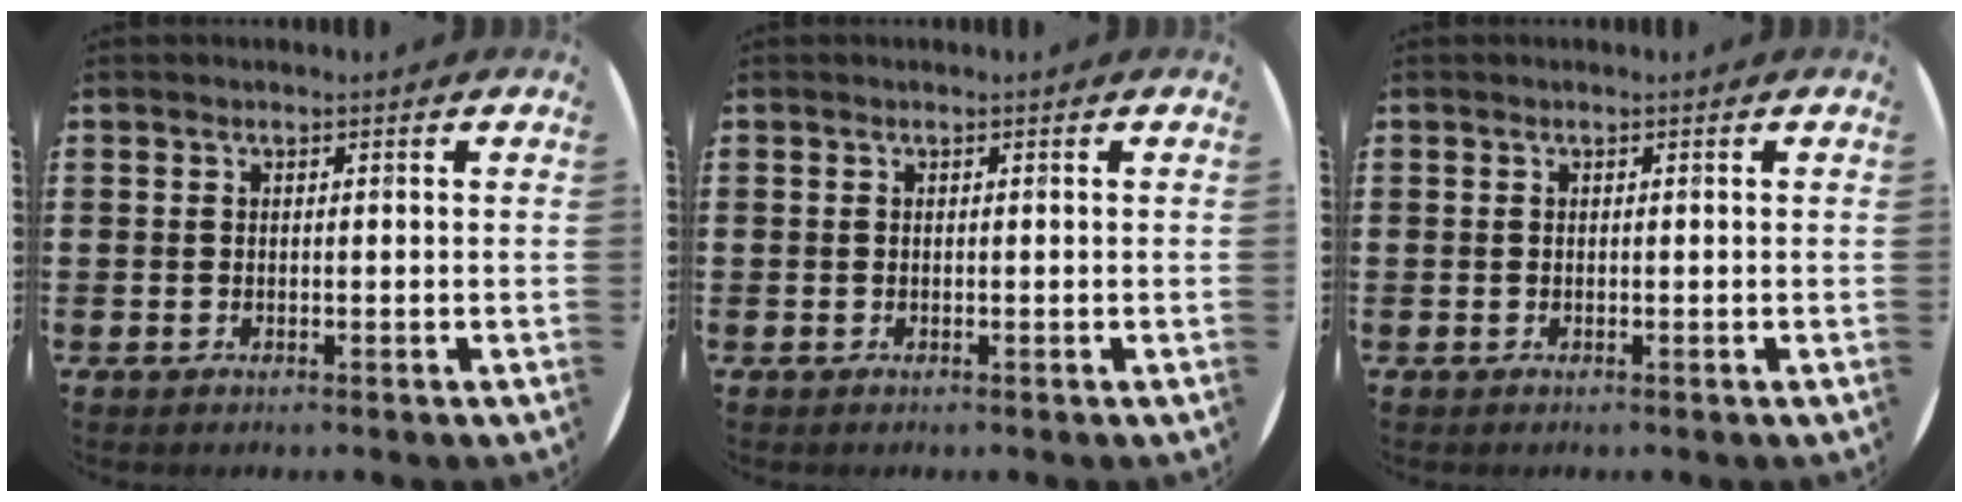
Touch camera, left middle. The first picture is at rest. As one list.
[{"total": 0.0}, {"total": 0.0}]